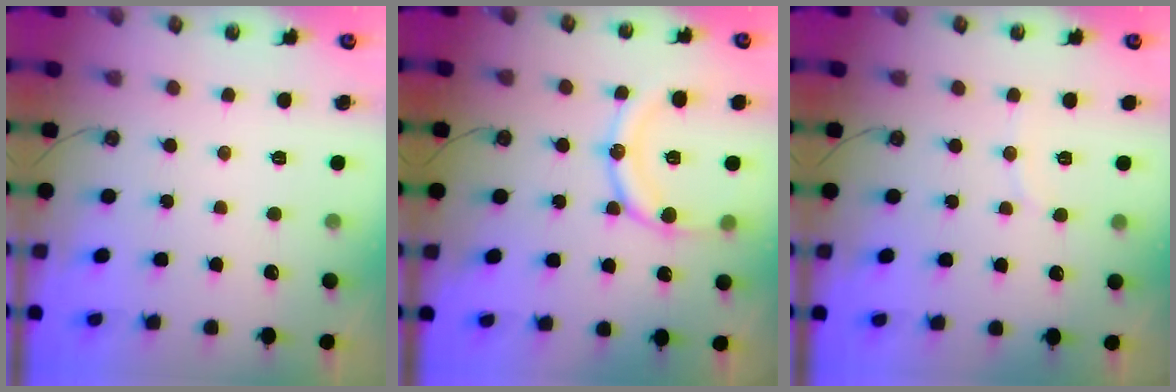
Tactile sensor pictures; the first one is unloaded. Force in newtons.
{"total": 14.4, "press": 14.2, "slide": 2.6}
{"total": 2.9, "press": 2.9, "slide": 0.3}